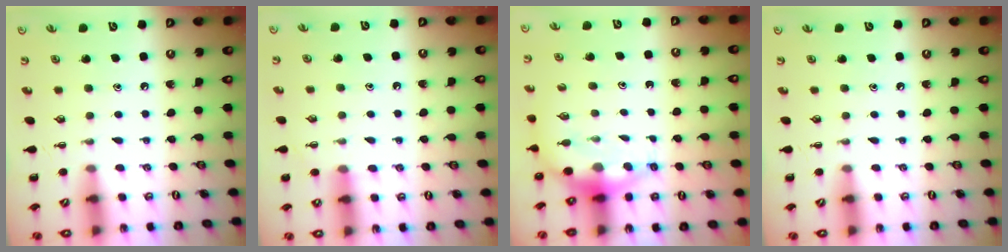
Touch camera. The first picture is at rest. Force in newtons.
{"total": 5.4, "press": 5.1, "slide": 1.8}
{"total": 6.6, "press": 6.4, "slide": 1.6}
{"total": 0.0}